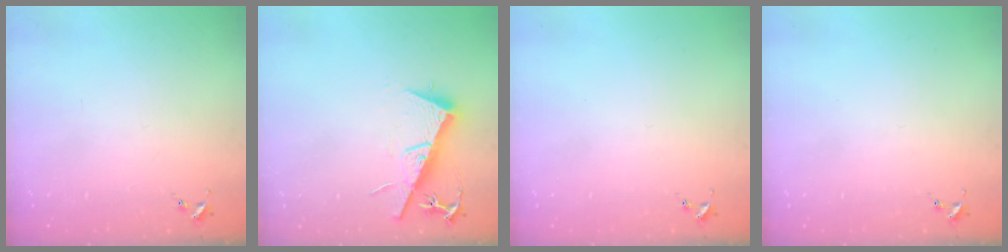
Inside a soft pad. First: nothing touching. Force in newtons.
{"total": 12.5, "press": 12.5, "slide": 0.5}
{"total": 0.0}
{"total": 0.0}